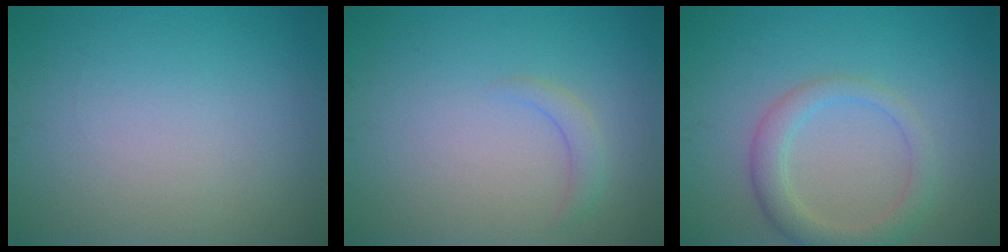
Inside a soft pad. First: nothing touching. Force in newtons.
{"total": 1.4, "press": 1.3, "slide": 0.3}
{"total": 3.1, "press": 3.1, "slide": 0.2}